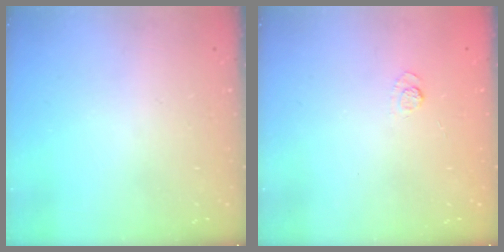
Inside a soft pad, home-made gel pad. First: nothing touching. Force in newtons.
{"total": 3.2, "press": 2.9, "slide": 1.4}